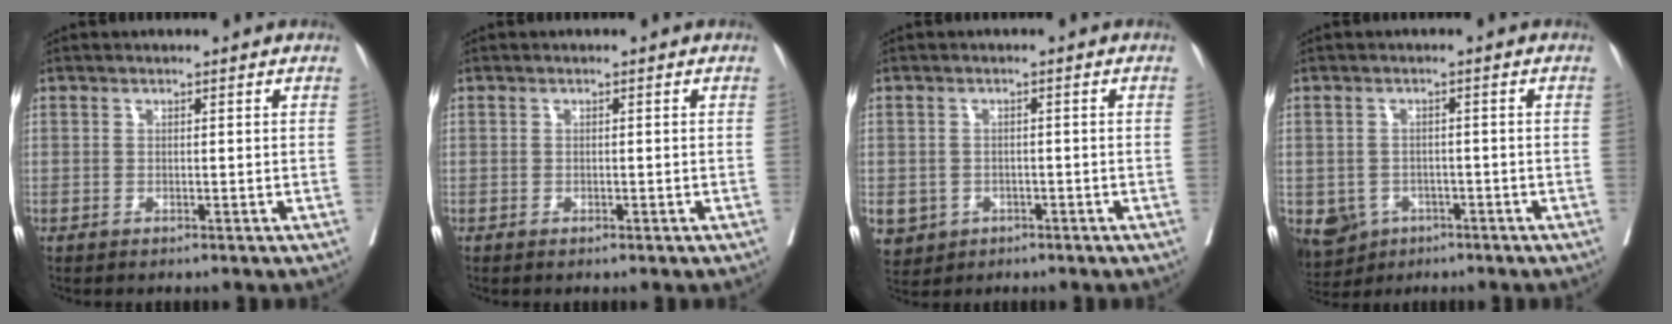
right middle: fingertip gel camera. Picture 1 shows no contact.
{"total": 0.5, "force": [-0.2, 0.3, 0.4], "torque": [-0.007, 0.000, -0.002]}
{"total": 7.9, "force": [-3.2, 6.8, 2.4], "torque": [-0.069, 0.002, -0.042]}
{"total": 6.8, "force": [-3.5, 5.6, 1.8], "torque": [-0.038, 0.000, -0.046]}